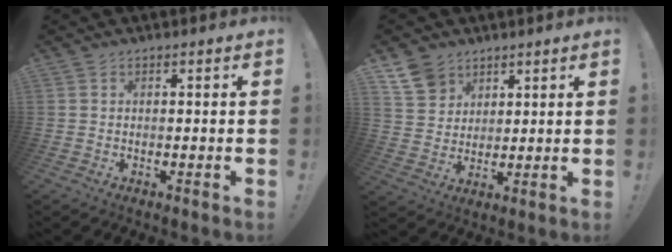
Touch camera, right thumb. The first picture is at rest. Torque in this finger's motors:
{"motor_torque": [-0.42, 0.03, -0.35, 0.43, -0.12]}